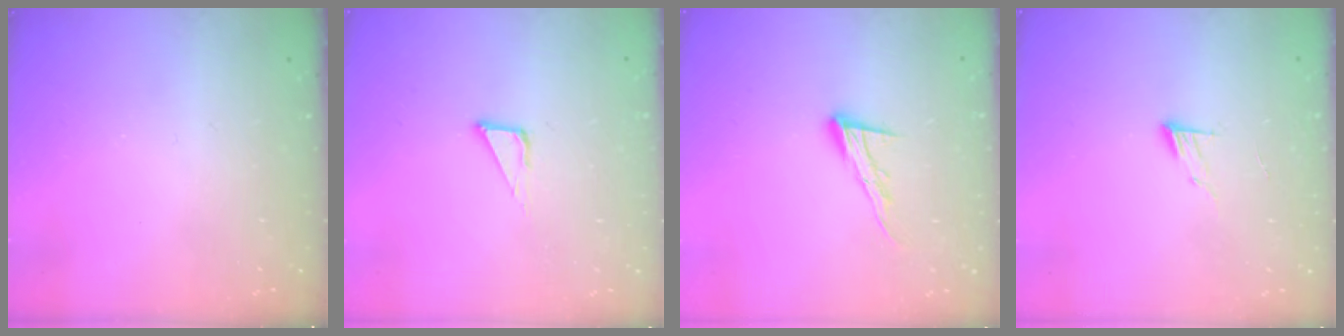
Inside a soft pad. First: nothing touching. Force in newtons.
{"total": 3.3, "press": 3.3, "slide": 0.2}
{"total": 9.8, "press": 9.8, "slide": 0.6}
{"total": 6.2, "press": 6.2, "slide": 0.6}